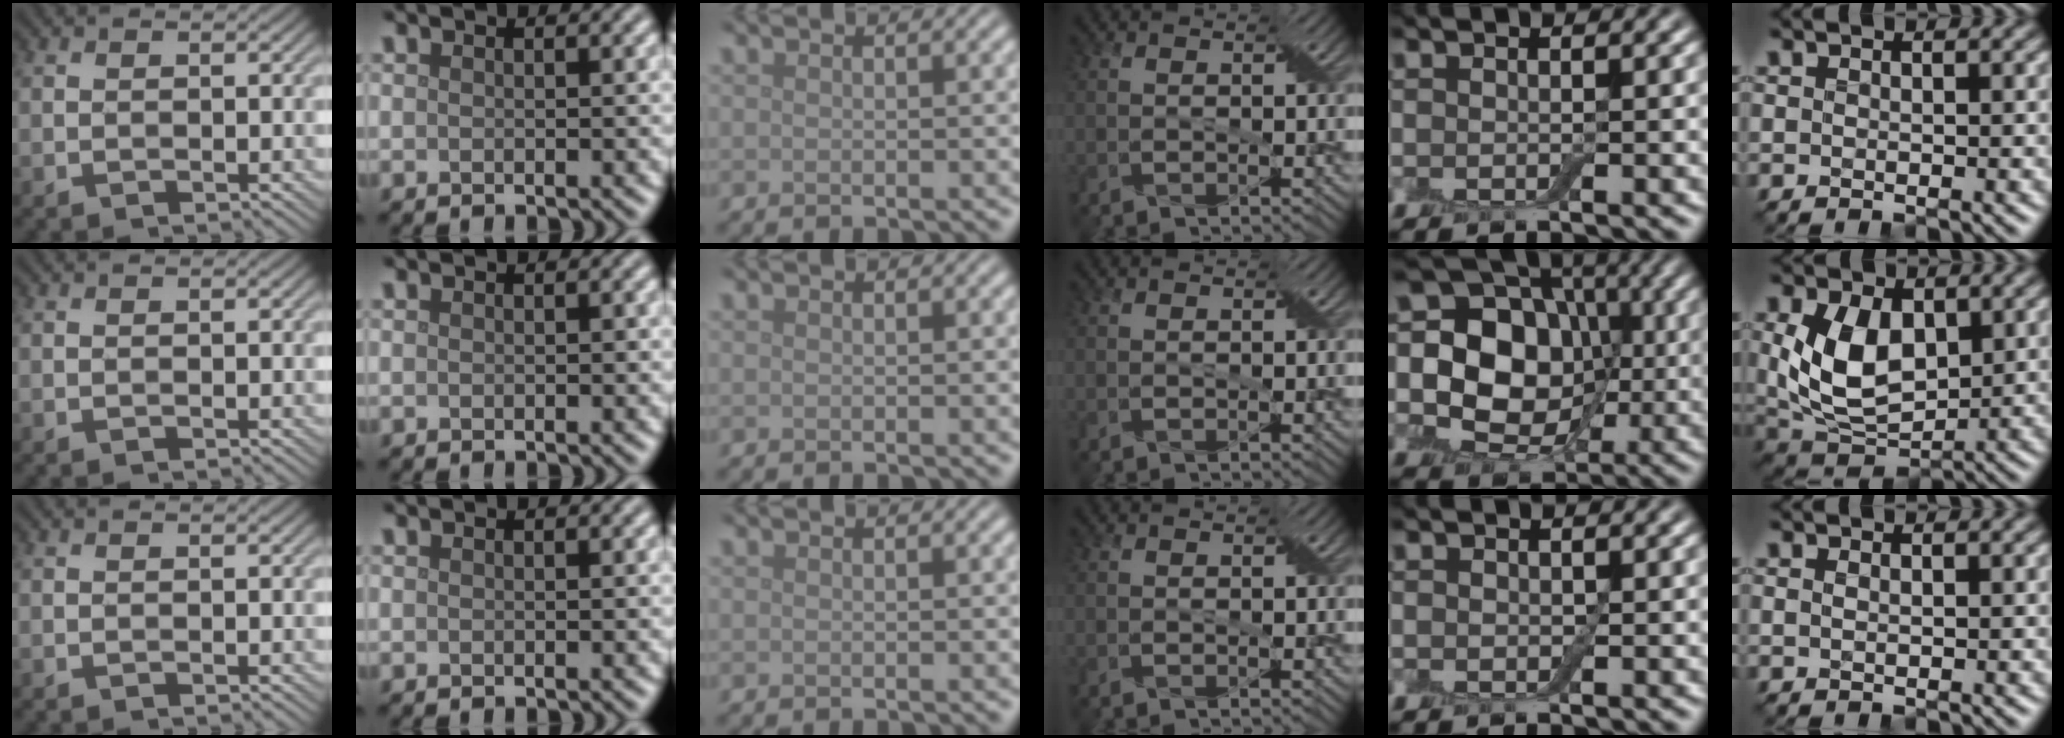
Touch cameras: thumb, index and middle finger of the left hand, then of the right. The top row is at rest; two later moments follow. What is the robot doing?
{"motion": "extract", "object": "drawer"}